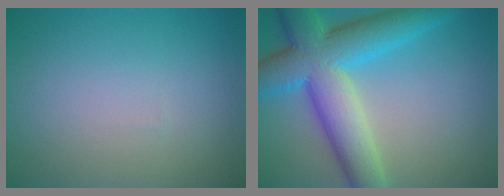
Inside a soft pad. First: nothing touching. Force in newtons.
{"total": 10.4, "press": 10.4, "slide": 0.4}